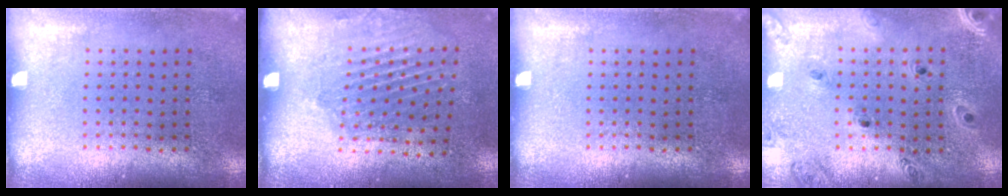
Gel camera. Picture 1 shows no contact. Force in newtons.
{"total": 1.9, "press": 1.2, "slide": 1.5}
{"total": 0.0}
{"total": 0.8, "press": 0.8, "slide": 0.1}